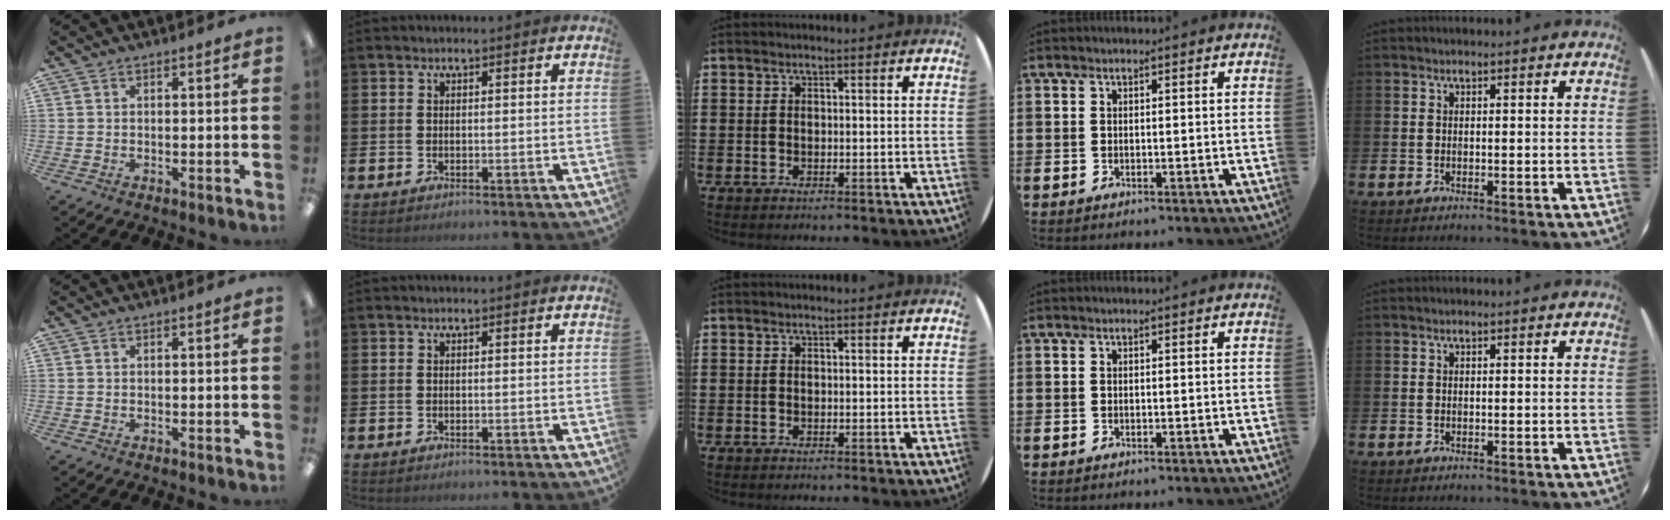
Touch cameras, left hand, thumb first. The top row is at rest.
{}